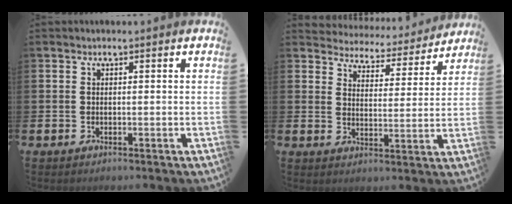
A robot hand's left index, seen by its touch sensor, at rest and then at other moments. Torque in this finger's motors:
{"motor_torque": [0.94, -1.20, 0.08, -0.03]}